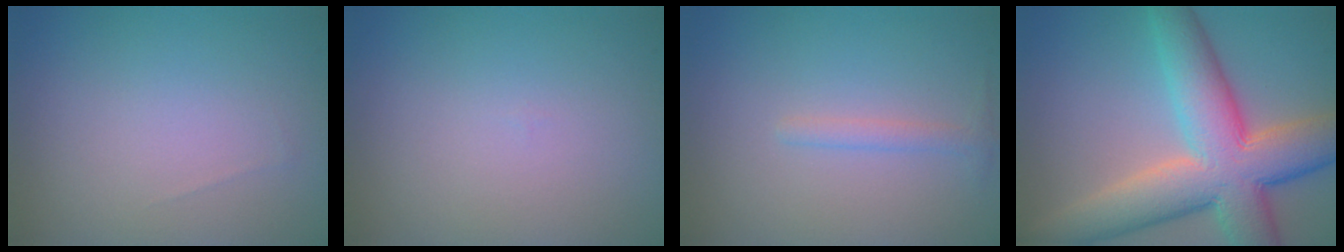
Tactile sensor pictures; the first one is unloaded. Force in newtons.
{"total": 0.0}
{"total": 1.1, "press": 1.1, "slide": 0.0}
{"total": 11.3, "press": 11.3, "slide": 0.8}